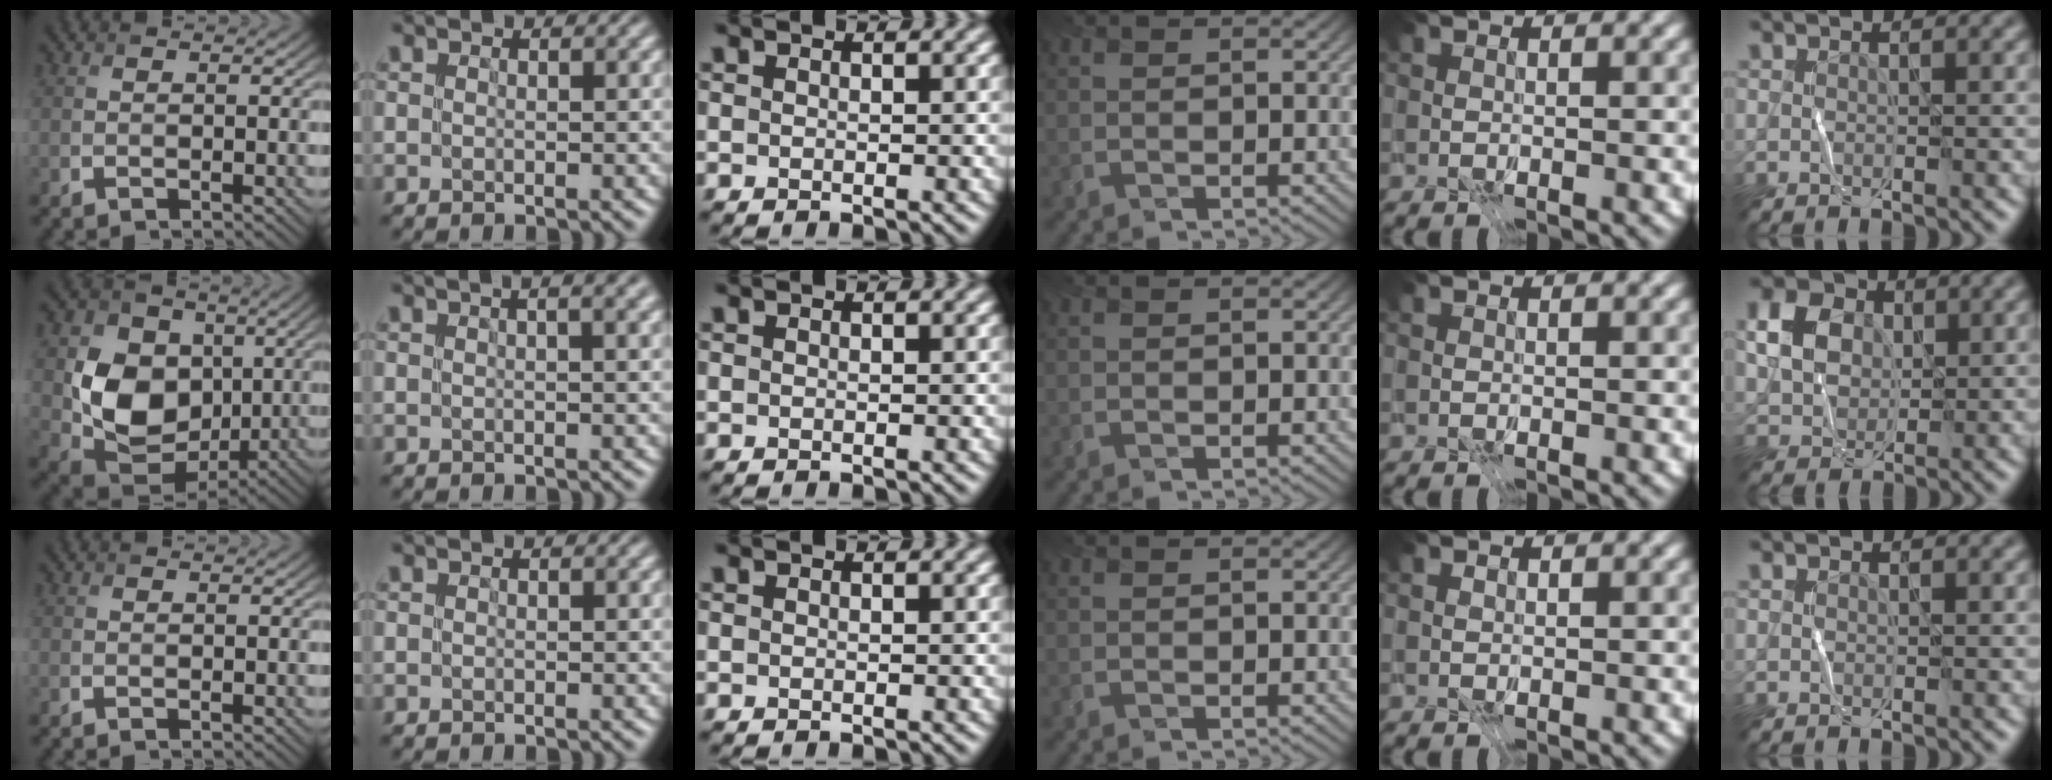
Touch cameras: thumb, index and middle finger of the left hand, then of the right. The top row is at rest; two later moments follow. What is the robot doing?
{"motion": "fold", "object": "receipt paper"}